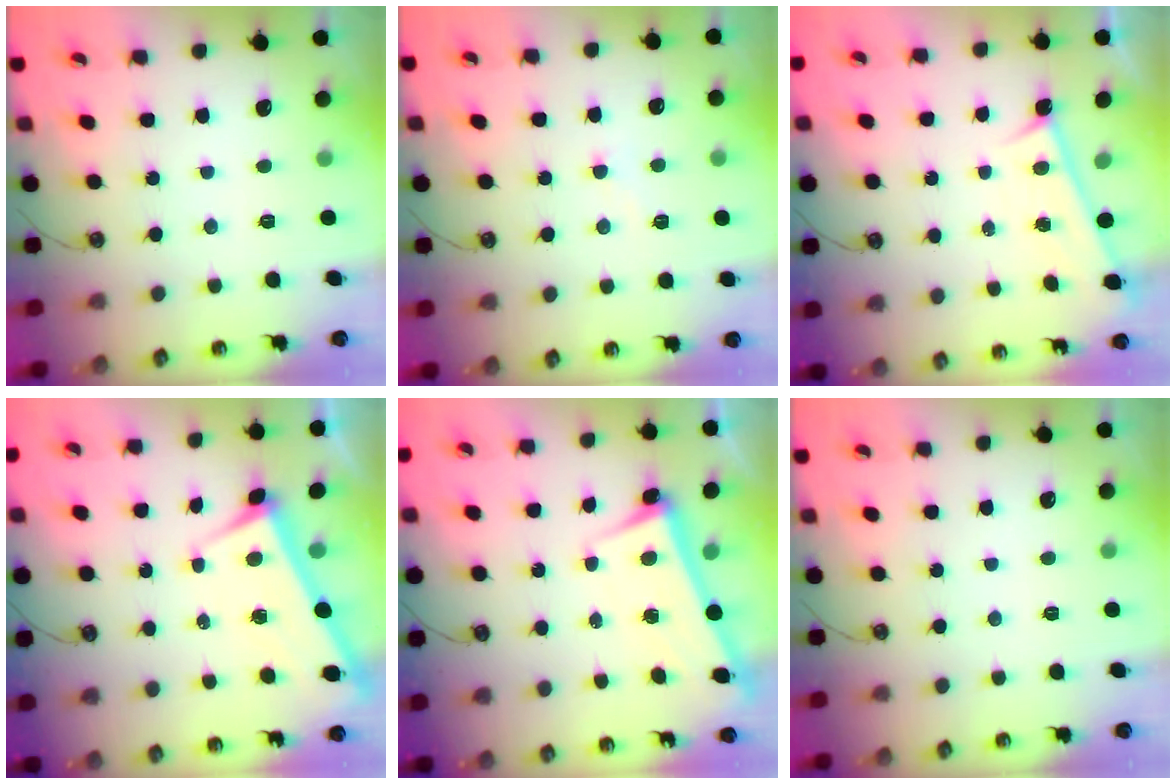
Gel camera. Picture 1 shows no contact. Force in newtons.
{"total": 0.9, "press": 0.6, "slide": 0.6}
{"total": 1.4, "press": 1.1, "slide": 0.7}
{"total": 3.8, "press": 3.8, "slide": 0.2}
{"total": 2.6, "press": 2.5, "slide": 0.7}
{"total": 0.0}